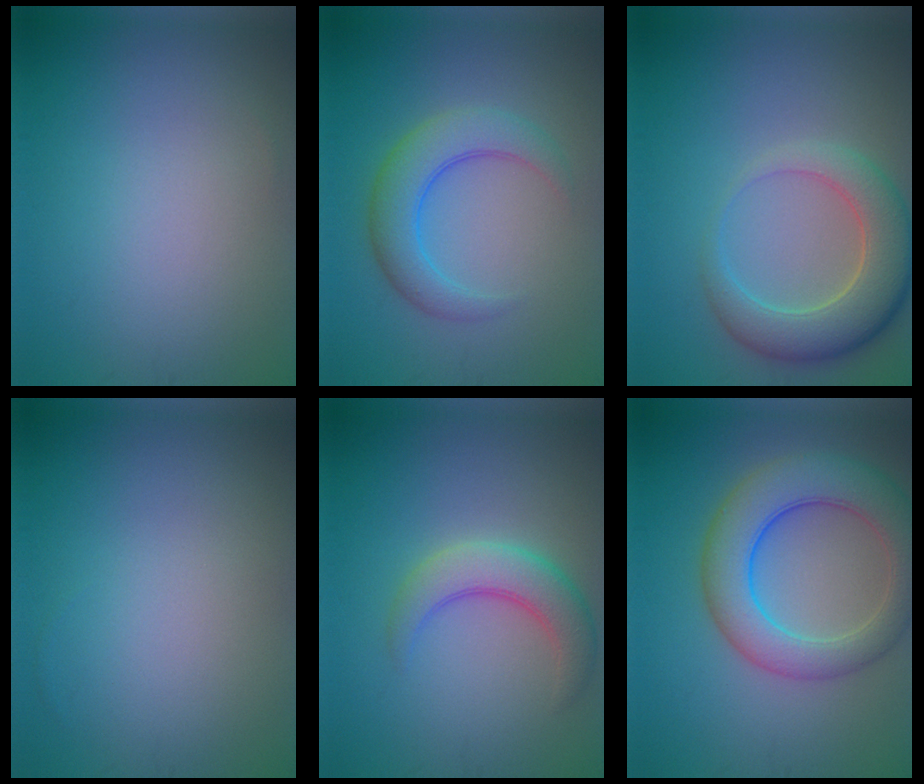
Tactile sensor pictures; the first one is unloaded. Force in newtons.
{"total": 4.7, "press": 4.7, "slide": 0.0}
{"total": 6.5, "press": 6.5, "slide": 0.6}
{"total": 0.0}
{"total": 4.4, "press": 4.4, "slide": 0.3}
{"total": 7.4, "press": 7.4, "slide": 0.5}